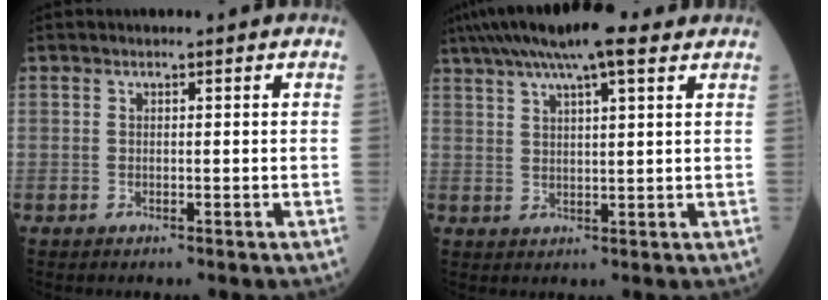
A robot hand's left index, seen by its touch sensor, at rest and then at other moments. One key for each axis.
{"total": 11.7, "fx": 8.3, "fy": 1.8, "fz": 8.0, "tx": -0.138, "ty": 0.042, "tz": 0.135}